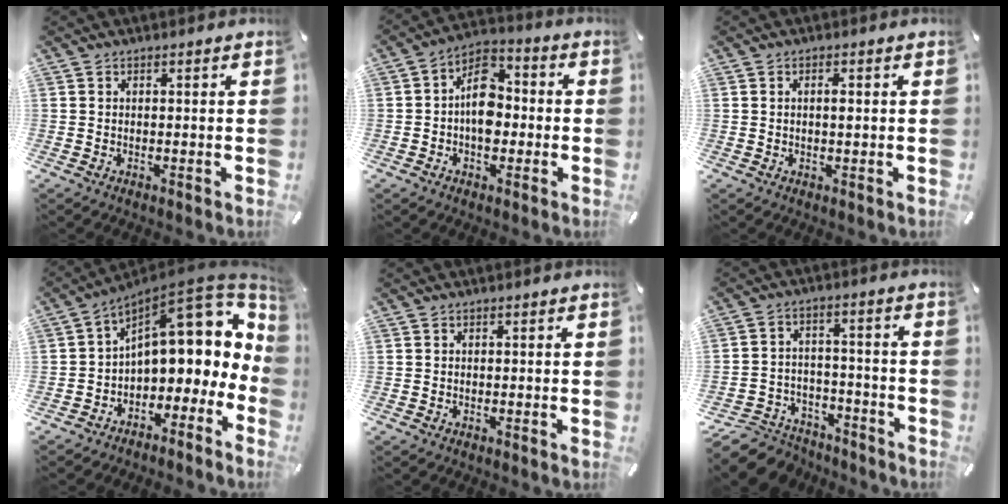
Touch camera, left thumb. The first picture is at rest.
{"total": 10.3, "force": [-1.4, 7.1, 7.3], "torque": [-0.122, 0.018, -0.023]}
{"total": 1.4, "force": [0.2, 0.5, 1.3], "torque": [-0.026, 0.003, 0.002]}
{"total": 15.3, "force": [6.3, 8.9, 10.8], "torque": [-0.128, -0.065, 0.104]}
{"total": 0.0}
{"total": 8.9, "force": [-6.6, 5.6, 2.1], "torque": [-0.025, 0.048, -0.119]}